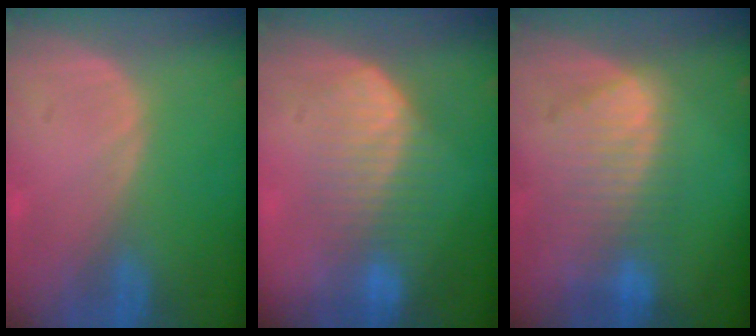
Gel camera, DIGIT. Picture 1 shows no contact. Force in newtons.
{"total": 6.8, "press": 6.7, "slide": 1.4}
{"total": 8.1, "press": 7.6, "slide": 3.0}